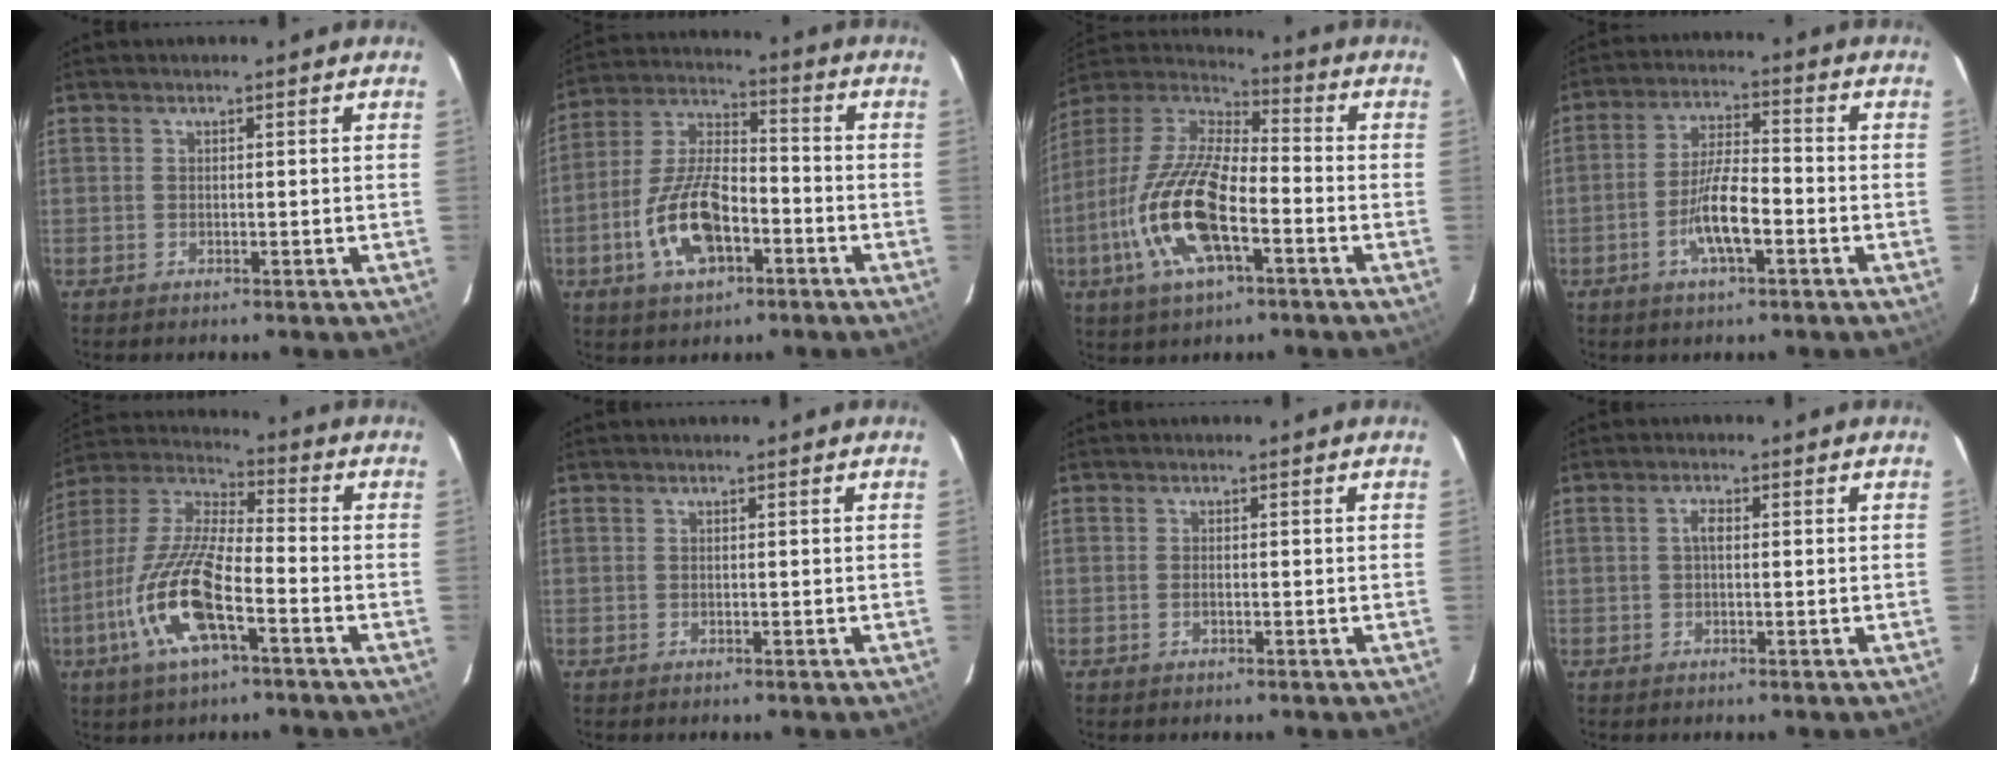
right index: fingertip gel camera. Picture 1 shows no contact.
{"total": 13.9, "force": [-5.4, 6.7, 11.0], "torque": [-0.229, 0.009, -0.095]}
{"total": 19.0, "force": [-6.6, 7.0, 16.3], "torque": [-0.343, -0.015, -0.133]}
{"total": 8.2, "force": [-3.4, 2.0, 7.2], "torque": [-0.145, 0.000, -0.060]}
{"total": 16.6, "force": [-7.0, 4.6, 14.3], "torque": [-0.300, -0.014, -0.142]}
{"total": 0.0}
{"total": 1.1, "force": [-0.5, 0.6, 0.8], "torque": [-0.017, 0.001, -0.008]}
{"total": 1.7, "force": [0.1, 0.8, 1.5], "torque": [-0.030, 0.007, 0.000]}